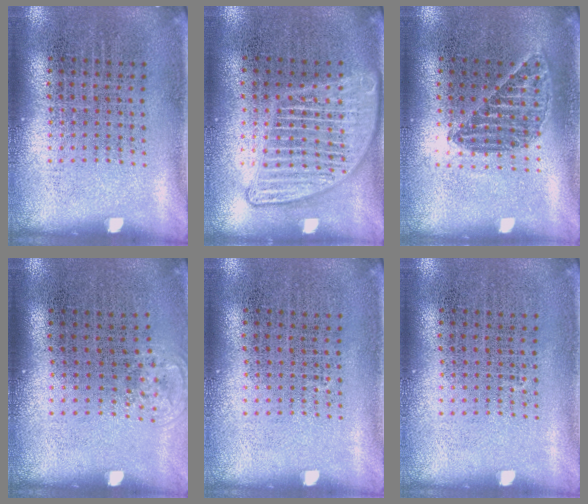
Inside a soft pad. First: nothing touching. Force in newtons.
{"total": 2.9, "press": 2.9, "slide": 0.3}
{"total": 1.2, "press": 1.1, "slide": 0.5}
{"total": 0.6, "press": 0.5, "slide": 0.3}
{"total": 0.0}
{"total": 0.0}